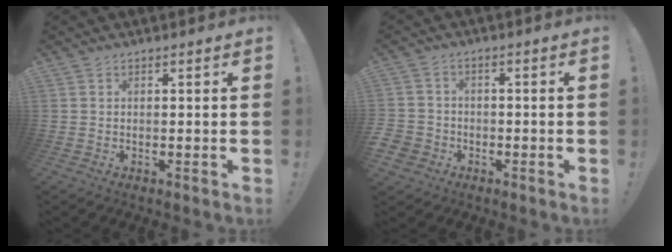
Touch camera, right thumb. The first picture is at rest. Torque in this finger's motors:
{"motor_torque": [1.62, 1.22, 0.82, -0.21, 0.08]}